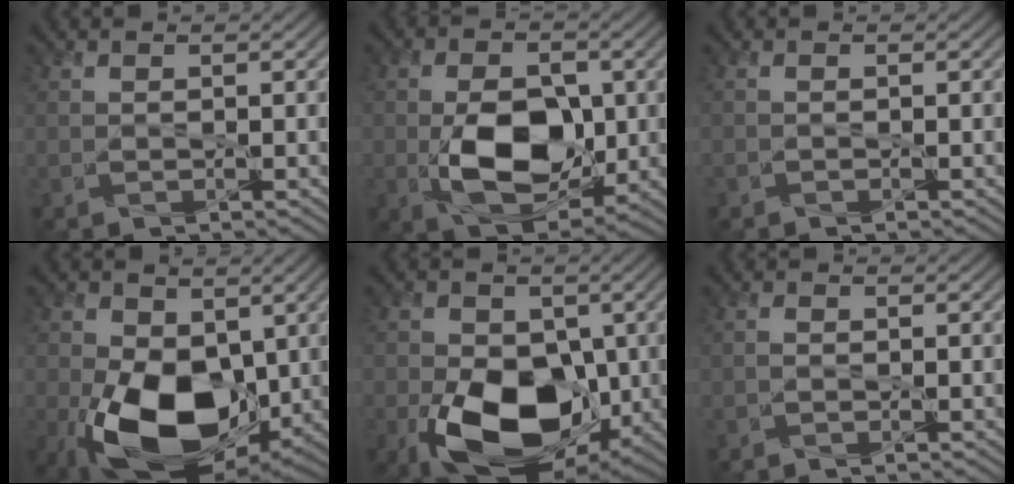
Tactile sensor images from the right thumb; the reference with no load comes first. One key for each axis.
{"total": 10.6, "fx": -1.9, "fy": 6.4, "fz": 8.2, "tx": -0.147, "ty": -0.009, "tz": -0.035}
{"total": 0.6, "fx": -0.5, "fy": -0.2, "fz": -0.3, "tx": 0.010, "ty": -0.002, "tz": -0.012}
{"total": 15.4, "fx": -3.3, "fy": 9.3, "fz": 11.8, "tx": -0.230, "ty": -0.033, "tz": -0.065}
{"total": 14.4, "fx": -4.2, "fy": 9.2, "fz": 10.3, "tx": -0.177, "ty": -0.036, "tz": -0.074}
{"total": 0.9, "fx": -0.8, "fy": -0.2, "fz": 0.1, "tx": 0.001, "ty": 0.000, "tz": -0.021}